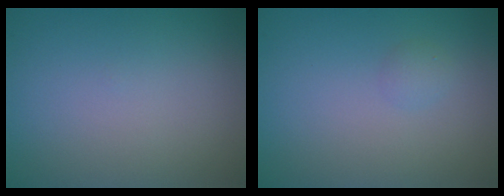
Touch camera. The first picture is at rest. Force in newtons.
{"total": 0.9, "press": 0.9, "slide": 0.0}